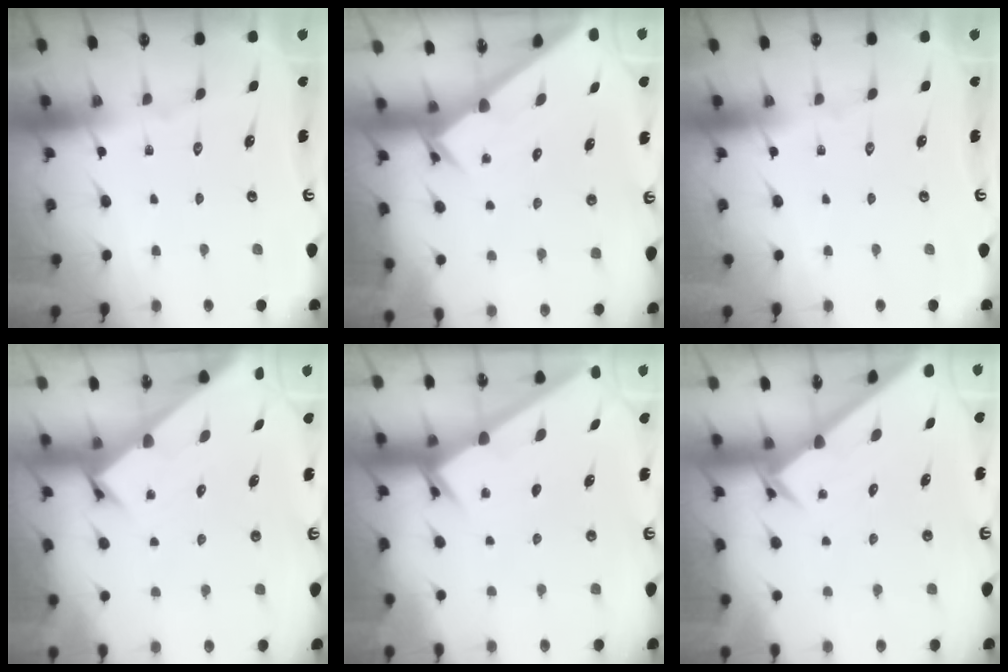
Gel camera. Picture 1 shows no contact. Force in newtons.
{"total": 2.4, "press": 2.4, "slide": 0.2}
{"total": 0.0}
{"total": 2.5, "press": 2.4, "slide": 0.2}
{"total": 2.5, "press": 2.5, "slide": 0.2}
{"total": 2.4, "press": 2.4, "slide": 0.1}